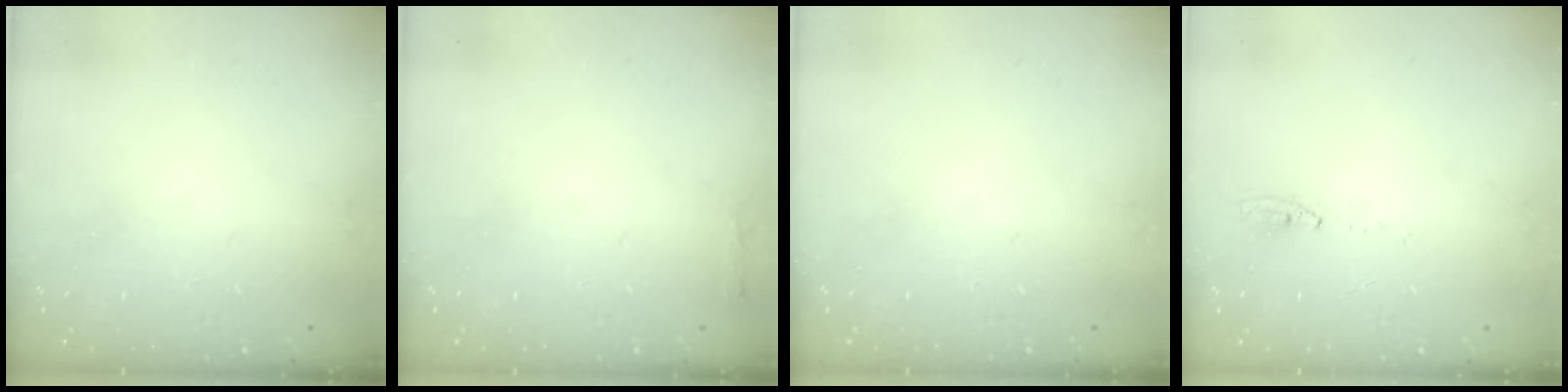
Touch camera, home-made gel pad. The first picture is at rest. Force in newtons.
{"total": 2.3, "press": 2.3, "slide": 0.5}
{"total": 0.0}
{"total": 3.4, "press": 2.9, "slide": 1.7}